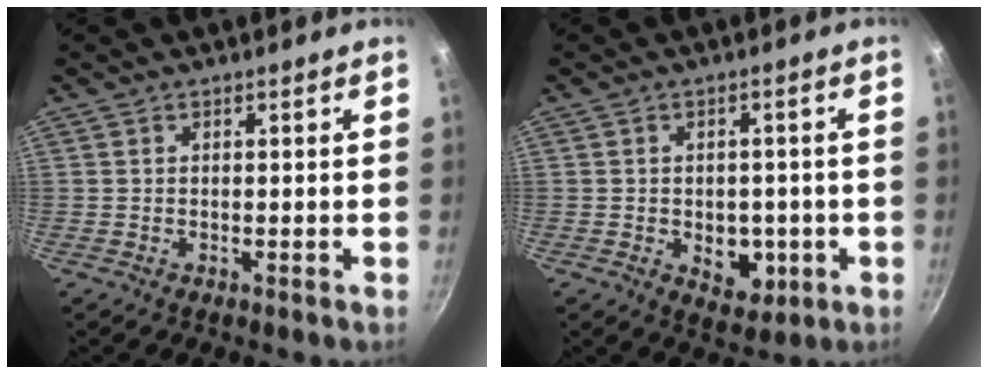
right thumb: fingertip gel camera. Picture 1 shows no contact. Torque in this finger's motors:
{"motor_torque": [-0.32, 0.37, -0.39, 0.11, 0.07]}